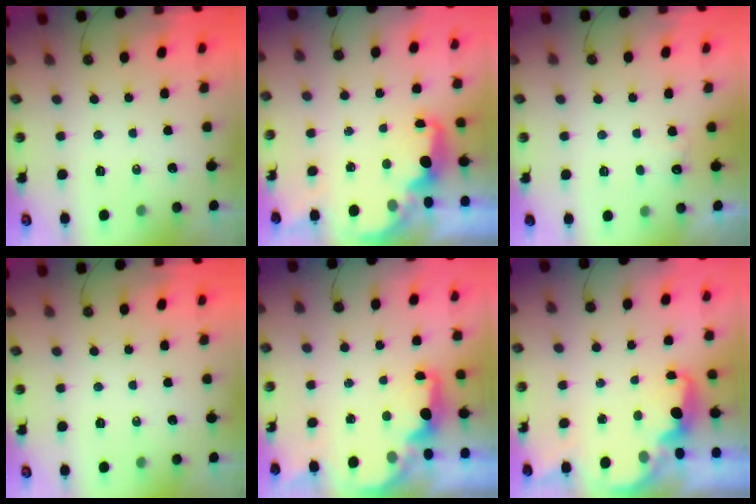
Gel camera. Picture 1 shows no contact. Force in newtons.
{"total": 2.0, "press": 1.9, "slide": 0.6}
{"total": 4.3, "press": 4.1, "slide": 1.1}
{"total": 0.0}
{"total": 2.5, "press": 2.3, "slide": 0.8}
{"total": 1.9, "press": 1.7, "slide": 0.7}